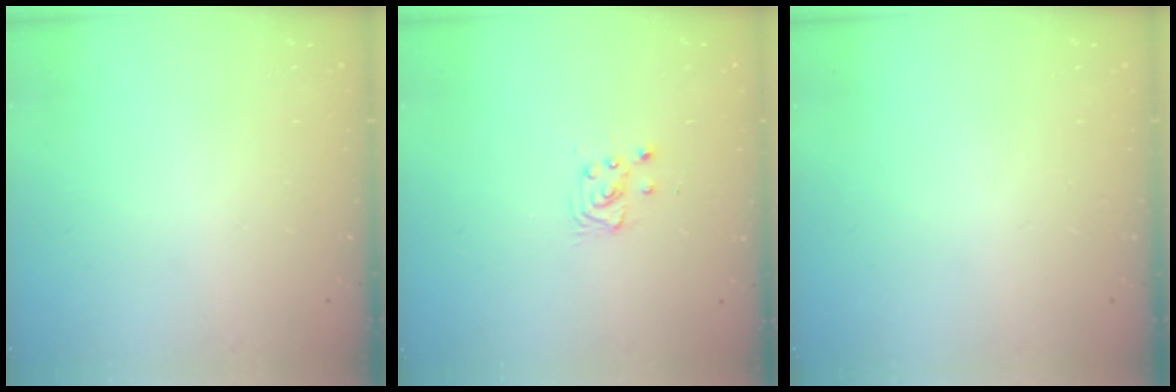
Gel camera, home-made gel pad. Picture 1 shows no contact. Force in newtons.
{"total": 2.9, "press": 2.9, "slide": 0.4}
{"total": 0.0}